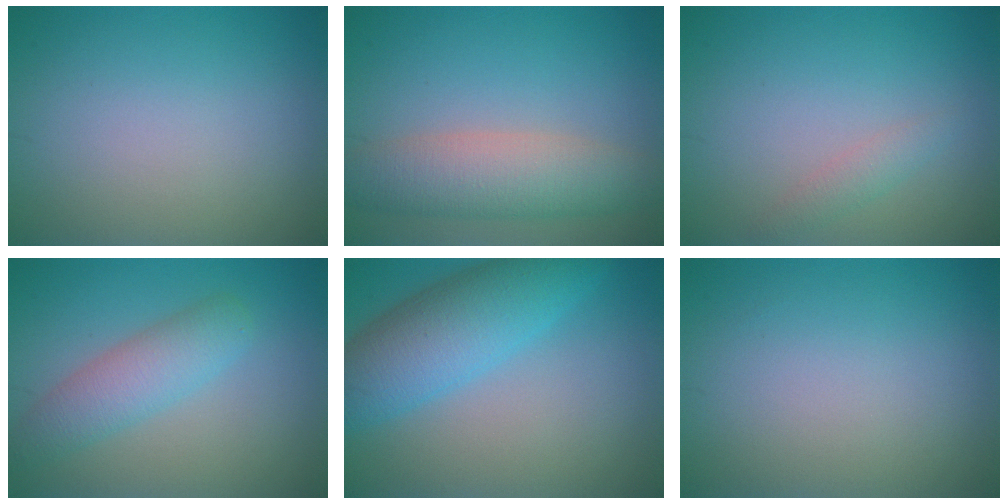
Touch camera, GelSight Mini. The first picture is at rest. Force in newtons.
{"total": 5.6, "press": 5.5, "slide": 0.7}
{"total": 1.3, "press": 1.3, "slide": 0.1}
{"total": 3.8, "press": 3.8, "slide": 0.3}
{"total": 7.4, "press": 7.4, "slide": 0.2}
{"total": 0.0}